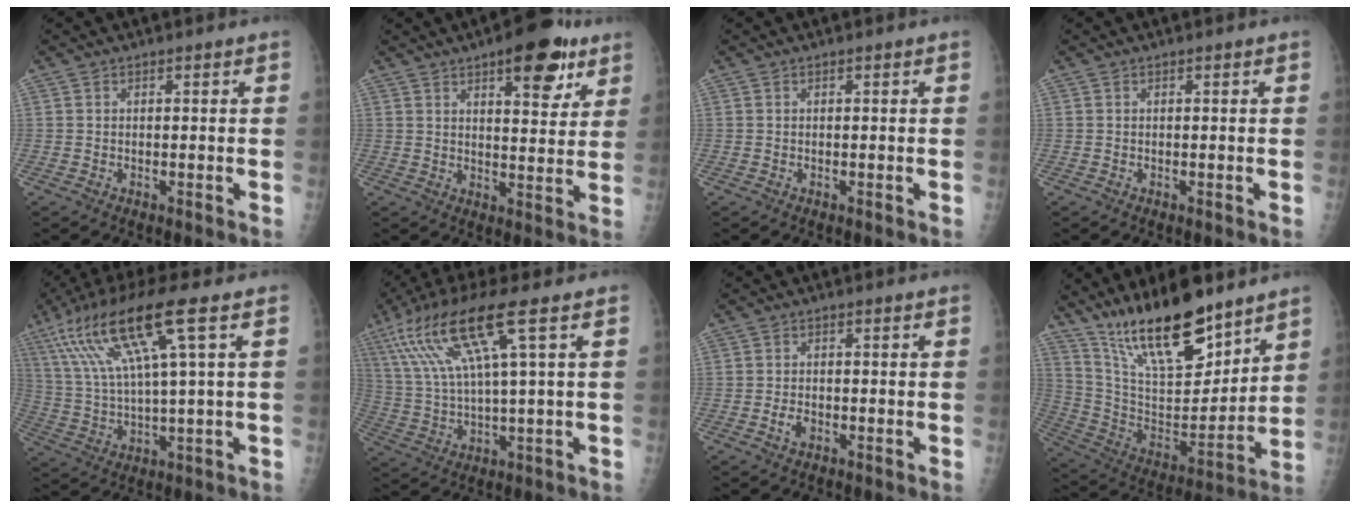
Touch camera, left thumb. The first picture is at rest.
{"total": 12.1, "force": [6.9, 4.8, 8.8], "torque": [-0.083, -0.030, 0.091]}
{"total": 0.0}
{"total": 0.0}
{"total": 15.8, "force": [7.0, 1.6, 14.1], "torque": [-0.296, 0.000, 0.130]}
{"total": 15.1, "force": [6.7, 1.6, 13.4], "torque": [-0.293, -0.001, 0.128]}
{"total": 2.1, "force": [-0.9, 1.3, 1.4], "torque": [-0.025, 0.003, -0.015]}
{"total": 22.1, "force": [16.1, 7.1, 13.4], "torque": [-0.191, -0.088, 0.292]}